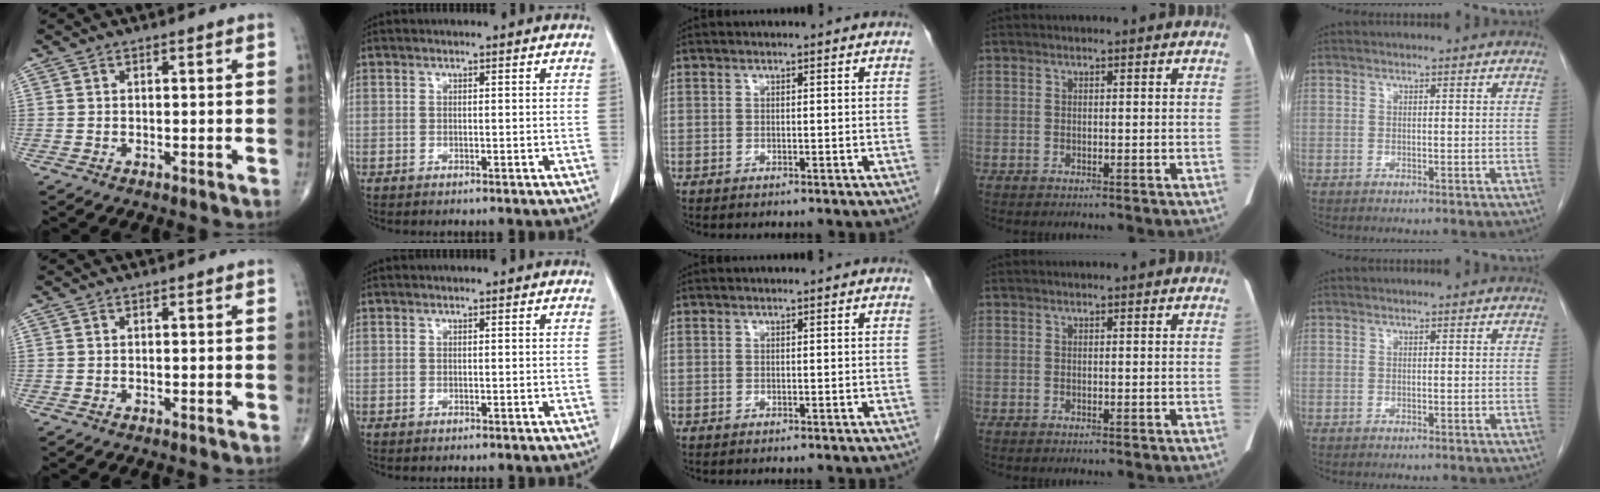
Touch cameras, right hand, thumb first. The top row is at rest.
{}